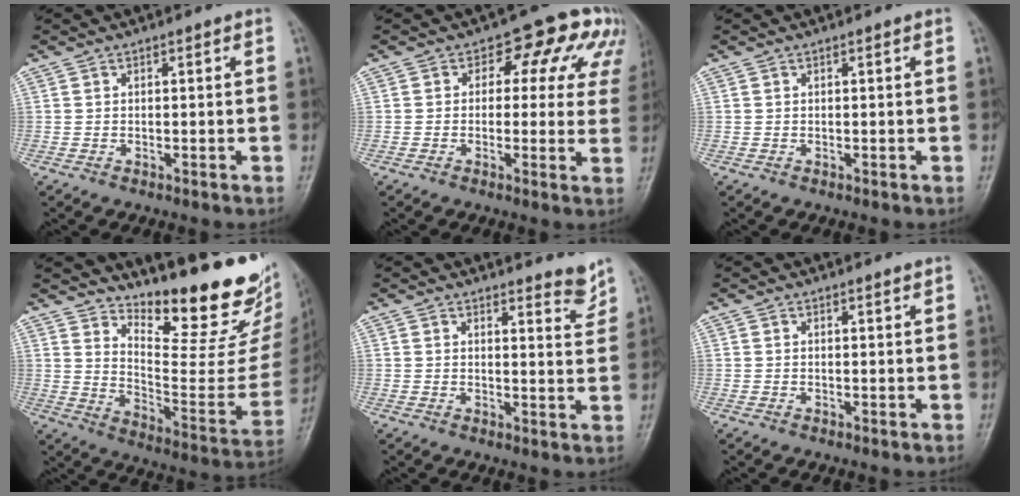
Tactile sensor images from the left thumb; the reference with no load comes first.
{"total": 10.5, "force": [4.2, 6.8, 6.8], "torque": [-0.020, 0.005, 0.035]}
{"total": 0.0}
{"total": 23.3, "force": [18.4, 6.4, 12.8], "torque": [-0.147, -0.154, 0.264]}
{"total": 3.8, "force": [3.5, 0.9, 1.1], "torque": [-0.005, -0.037, 0.039]}
{"total": 0.6, "force": [0.6, 0.0, 0.1], "torque": [-0.004, -0.004, 0.008]}